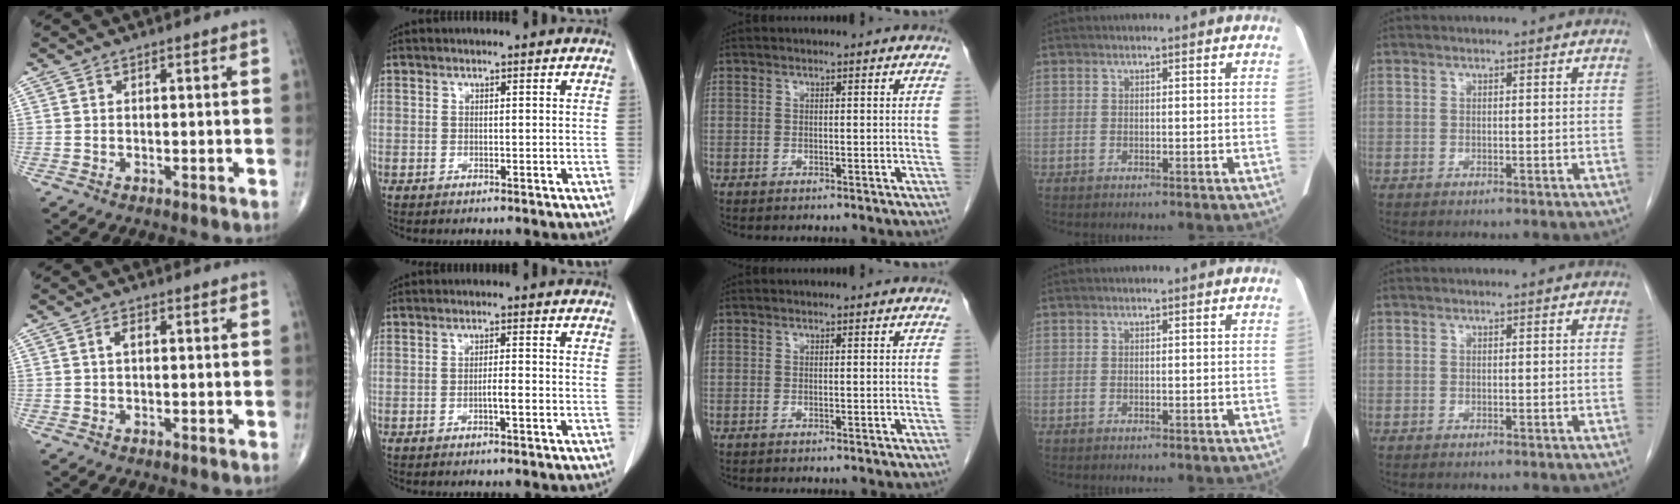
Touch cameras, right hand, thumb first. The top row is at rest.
{"thumb": {"total": 1.7, "force": [0.2, 0.9, 1.4], "torque": [-0.023, 0.006, 0.002]}, "index": {"total": 2.4, "force": [-0.8, 0.4, 2.3], "torque": [-0.041, 0.002, -0.012]}}